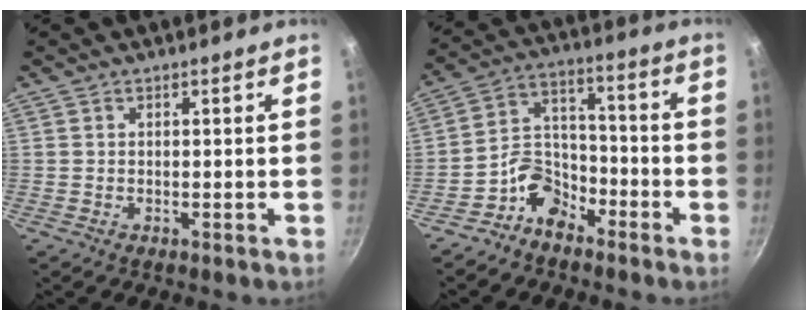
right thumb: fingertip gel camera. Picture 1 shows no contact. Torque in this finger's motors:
{"motor_torque": [3.36, 1.64, -0.24, -0.25, 0.00]}